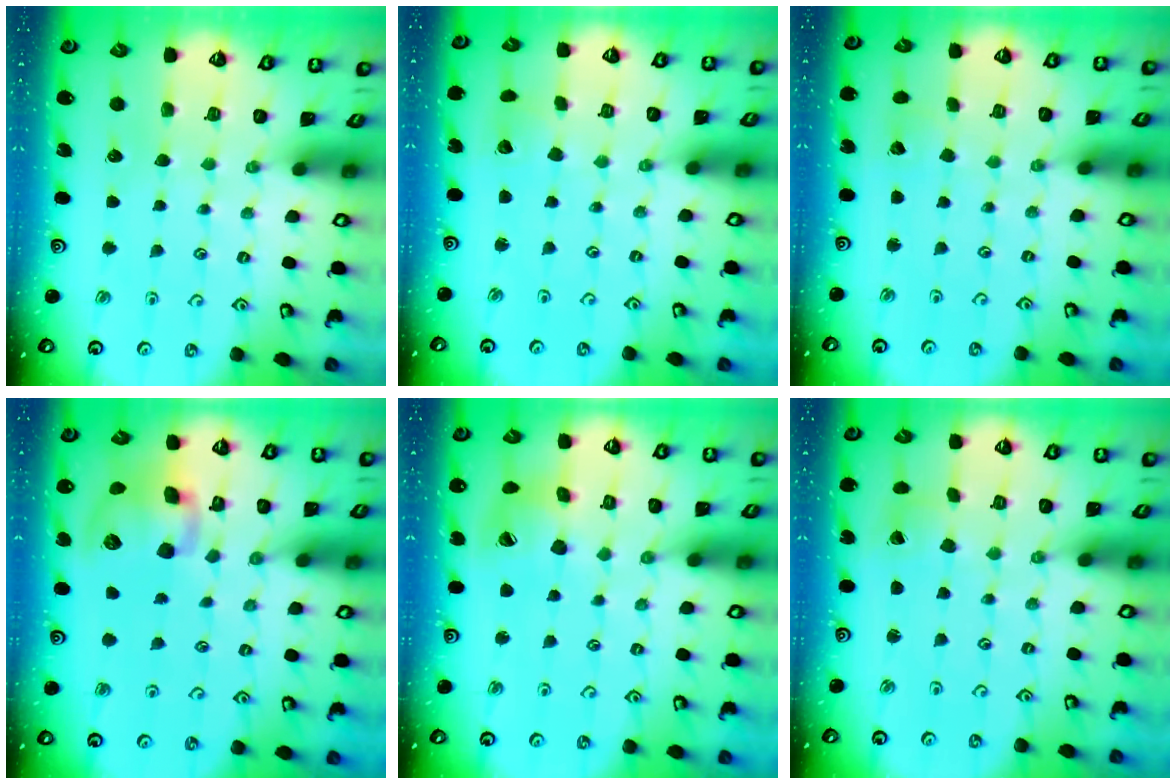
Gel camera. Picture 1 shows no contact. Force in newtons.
{"total": 3.3, "press": 3.3, "slide": 0.3}
{"total": 3.1, "press": 3.1, "slide": 0.2}
{"total": 13.1, "press": 12.9, "slide": 2.0}
{"total": 13.3, "press": 13.2, "slide": 1.7}
{"total": 2.8, "press": 2.8, "slide": 0.1}